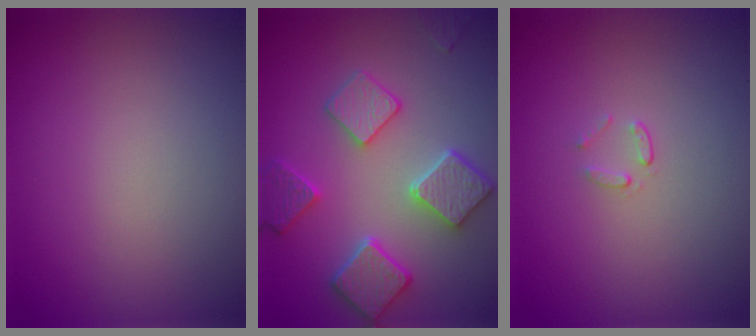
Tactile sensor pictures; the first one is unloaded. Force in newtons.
{"total": 5.1, "press": 4.6, "slide": 2.0}
{"total": 0.7, "press": 0.4, "slide": 0.6}